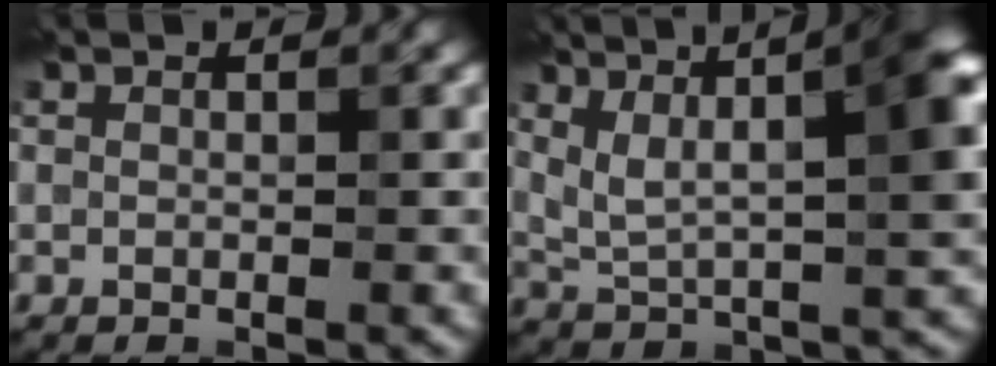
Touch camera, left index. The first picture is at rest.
{"total": 10.2, "force": [3.8, 3.6, 8.8], "torque": [-0.134, 0.013, 0.070]}